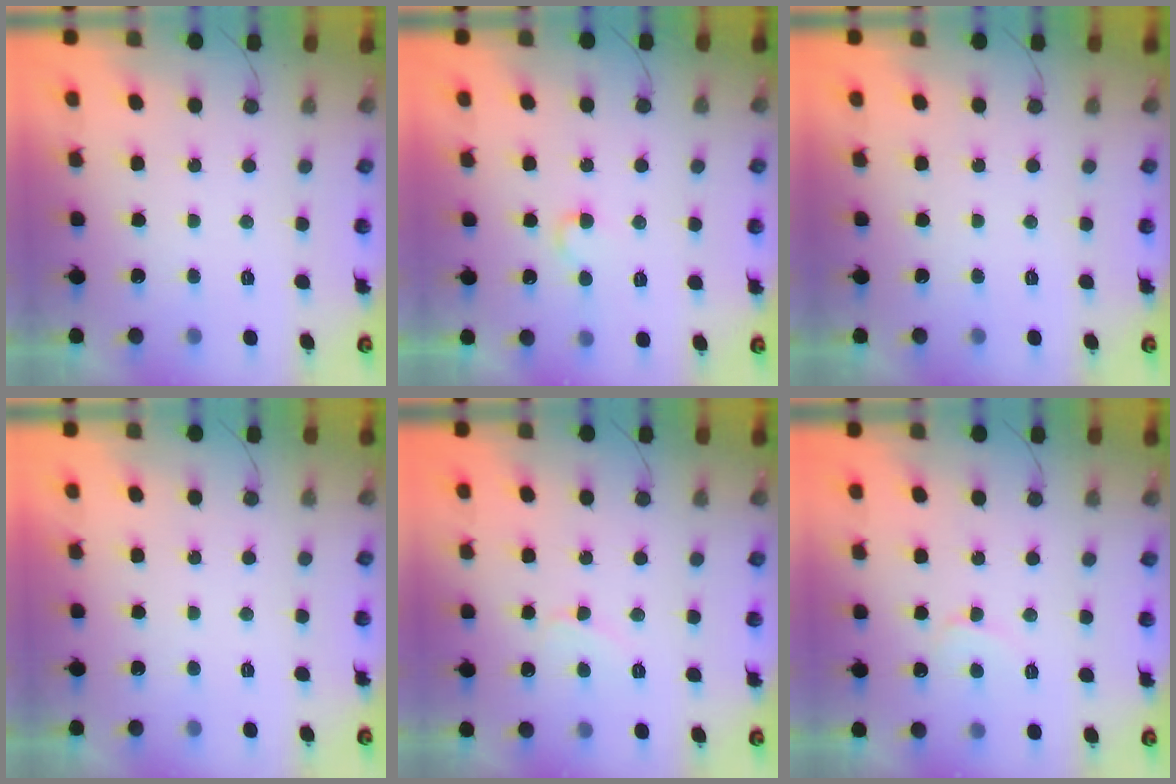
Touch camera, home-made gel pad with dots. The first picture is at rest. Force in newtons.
{"total": 4.0, "press": 3.9, "slide": 0.4}
{"total": 0.0}
{"total": 1.7, "press": 1.7, "slide": 0.1}
{"total": 3.8, "press": 3.8, "slide": 0.6}
{"total": 4.7, "press": 4.7, "slide": 0.4}